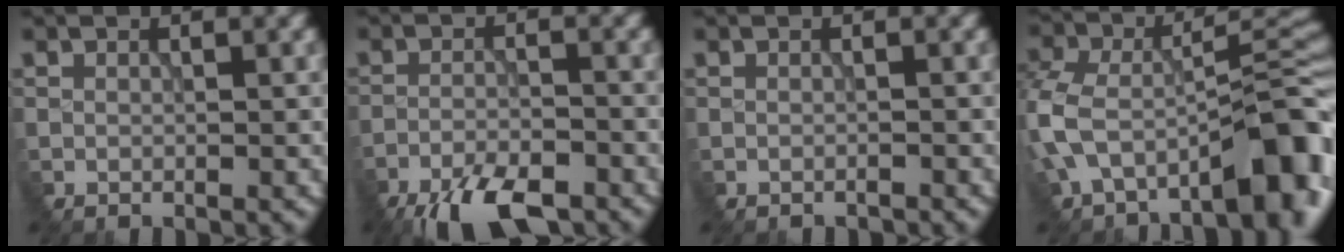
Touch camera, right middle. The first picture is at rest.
{"total": 8.1, "force": [-6.7, 2.3, 4.0], "torque": [-0.063, -0.030, -0.115]}
{"total": 0.8, "force": [-0.8, 0.1, -0.1], "torque": [0.002, -0.006, -0.011]}
{"total": 9.6, "force": [-4.7, 4.5, 7.0], "torque": [-0.114, 0.003, -0.082]}